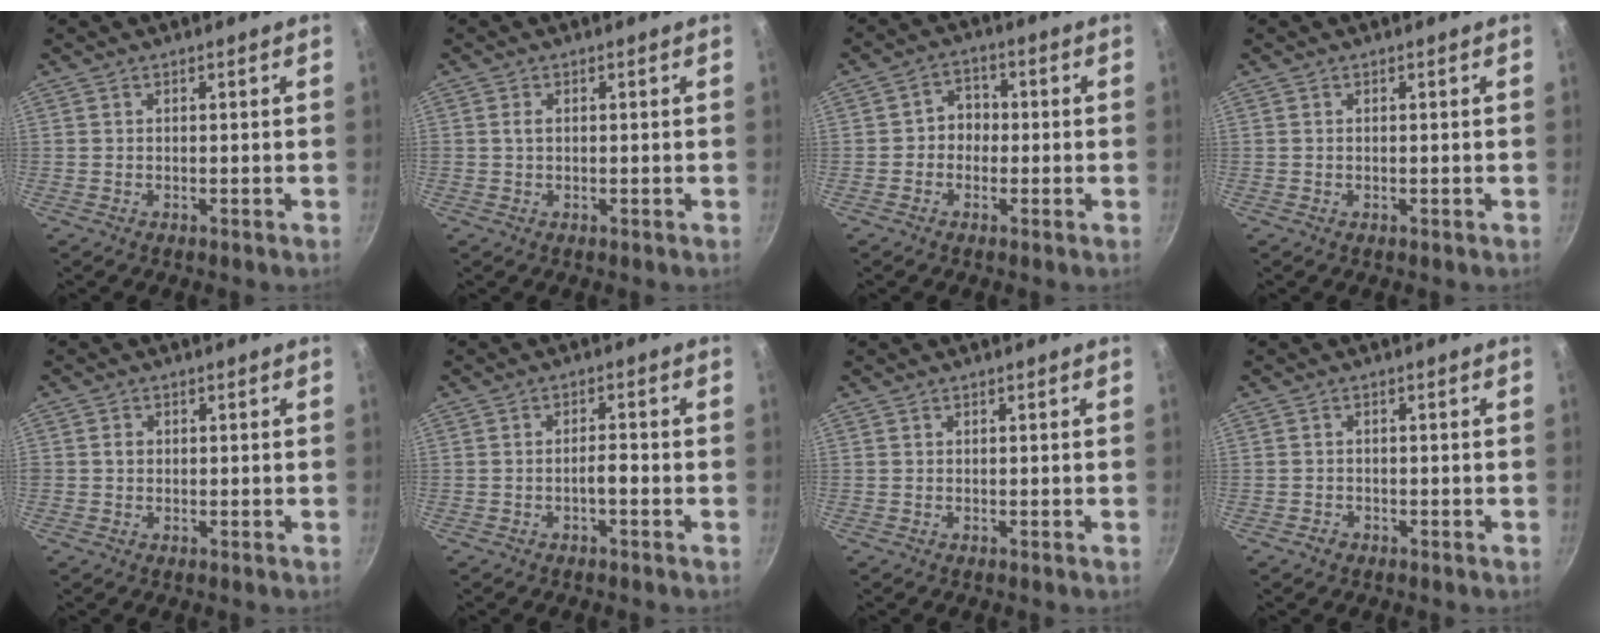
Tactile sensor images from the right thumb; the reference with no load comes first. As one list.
[{"total": 1.2, "force": [0.2, 0.9, 0.9], "torque": [-0.016, 0.003, 0.002]}, {"total": 4.5, "force": [-0.6, 3.9, 2.1], "torque": [0.001, 0.016, -0.018]}, {"total": 0.0}, {"total": 1.5, "force": [0.1, 1.4, 0.5], "torque": [-0.004, 0.006, 0.000]}, {"total": 2.3, "force": [-1.1, 0.6, 1.9], "torque": [-0.030, 0.016, -0.019]}, {"total": 0.0}, {"total": 1.5, "force": [-0.9, 1.1, 0.4], "torque": [-0.006, 0.011, -0.014]}]